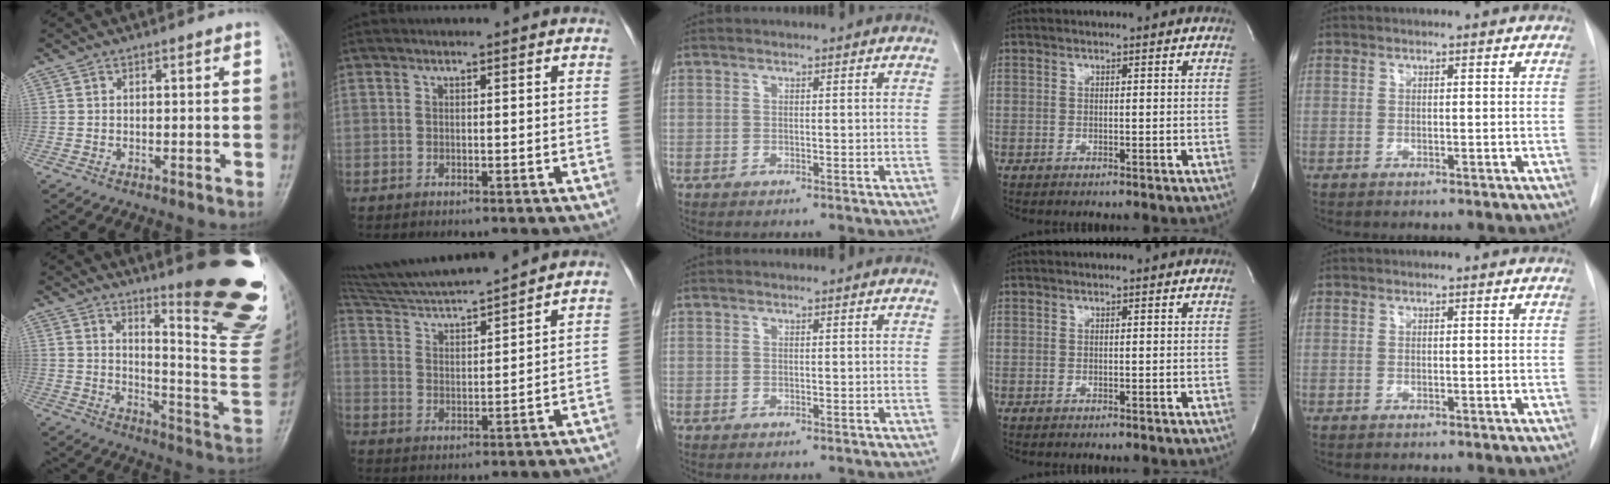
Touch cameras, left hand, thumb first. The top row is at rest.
{"thumb": {"total": 24.3, "force": [14.1, 4.4, 19.3], "torque": [-0.212, -0.102, 0.193]}, "index": {"total": 14.3, "force": [13.2, -0.3, 5.5], "torque": [-0.106, 0.012, 0.226]}}